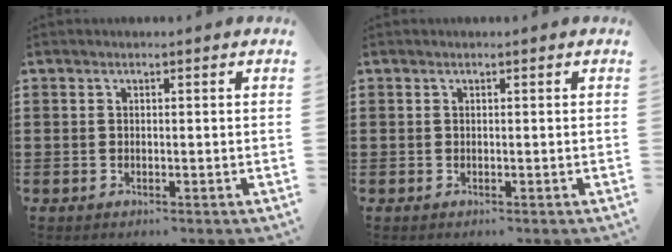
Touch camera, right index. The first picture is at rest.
{"total": 0.0}